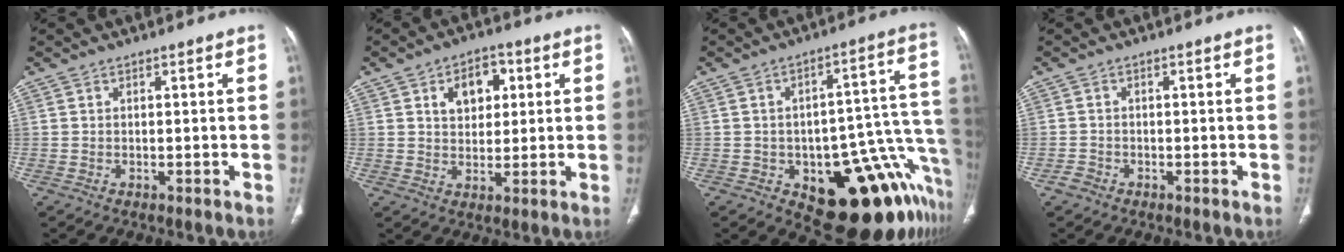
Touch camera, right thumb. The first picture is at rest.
{"total": 7.8, "force": [2.7, 5.3, 5.0], "torque": [-0.044, -0.003, 0.039]}
{"total": 21.4, "force": [-10.1, 9.4, 16.3], "torque": [-0.094, 0.089, -0.124]}
{"total": 1.5, "force": [-1.0, 1.0, 0.3], "torque": [-0.006, 0.005, -0.023]}